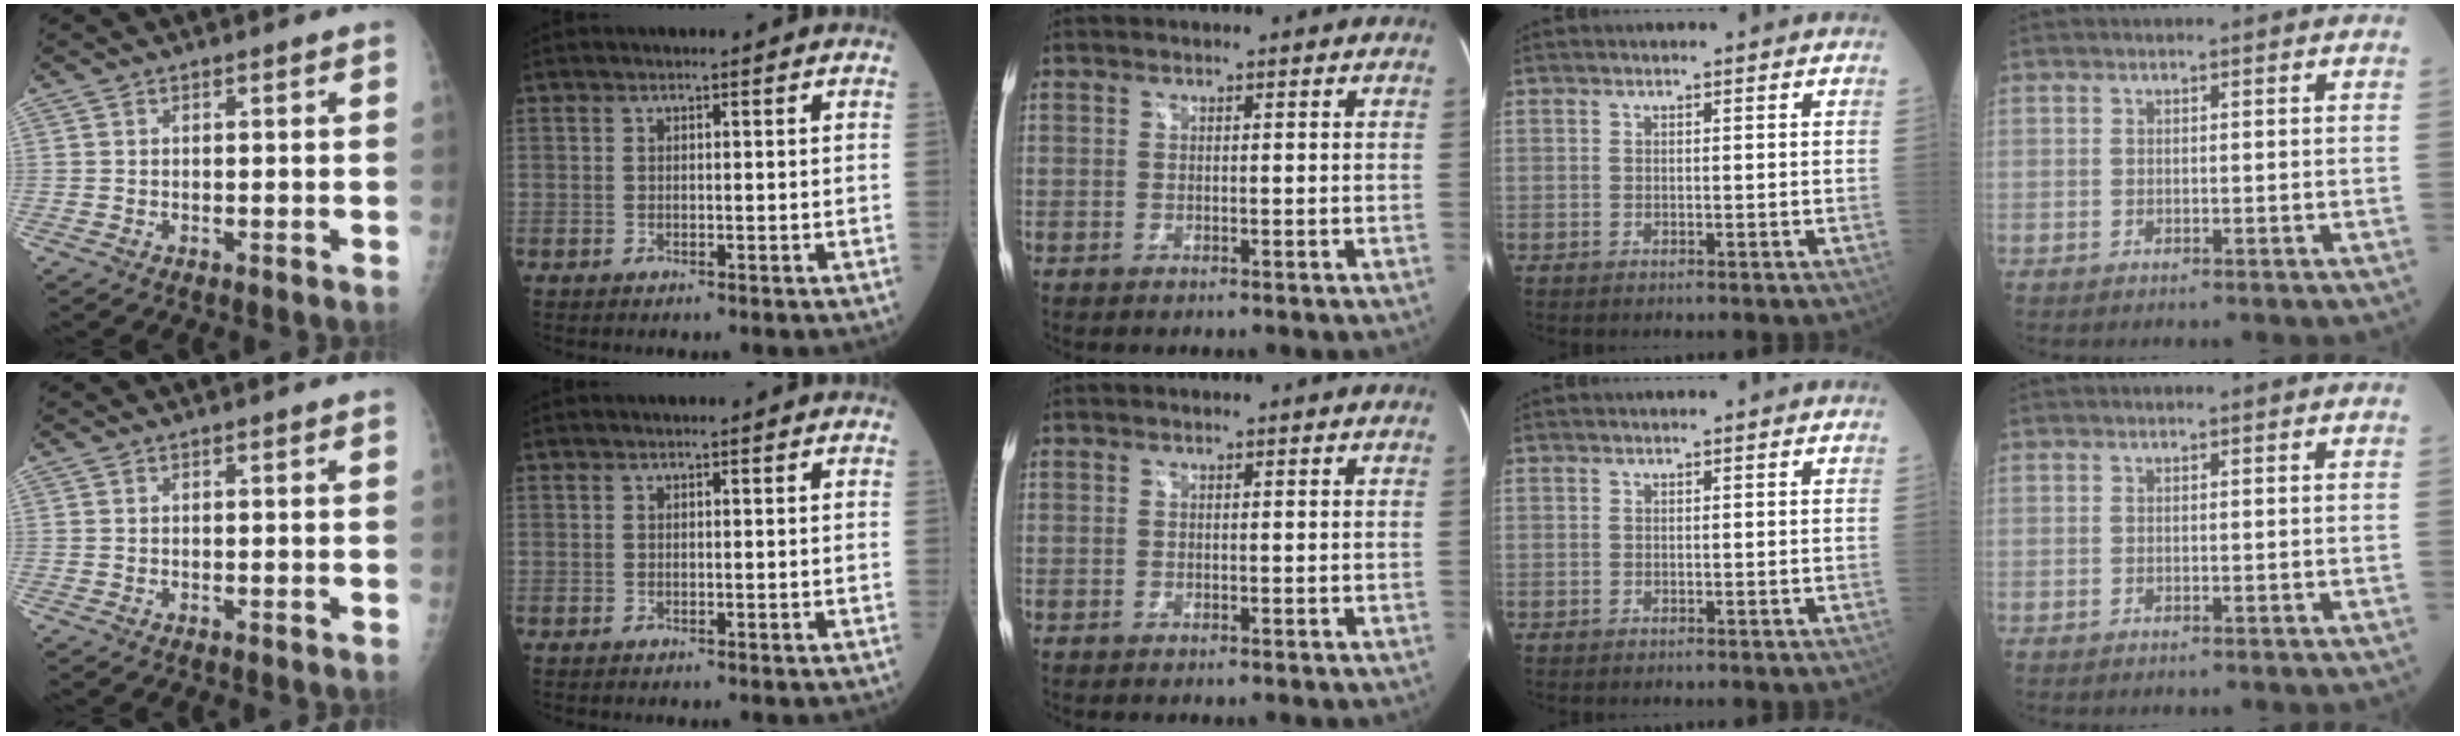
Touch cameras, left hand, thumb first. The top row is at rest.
{}